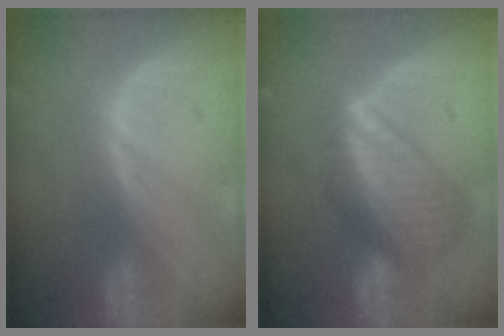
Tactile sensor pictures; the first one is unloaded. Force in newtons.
{"total": 9.0, "press": 7.8, "slide": 4.4}